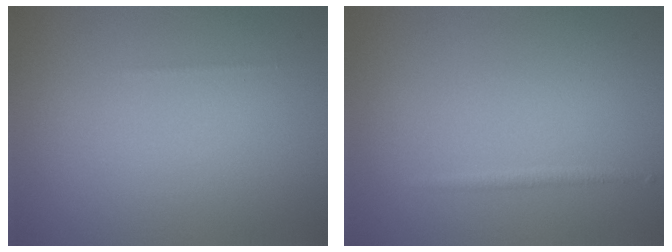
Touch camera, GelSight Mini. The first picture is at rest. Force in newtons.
{"total": 0.8, "press": 0.8, "slide": 0.0}